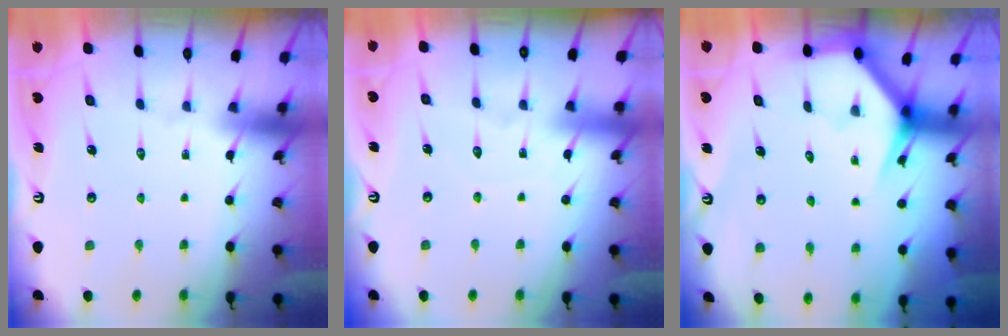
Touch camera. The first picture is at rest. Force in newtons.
{"total": 4.1, "press": 4.1, "slide": 0.4}
{"total": 3.4, "press": 3.4, "slide": 0.3}